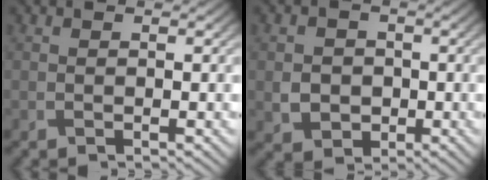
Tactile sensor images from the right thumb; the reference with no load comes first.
{"total": 4.0, "force": [-0.8, 3.6, 1.6], "torque": [-0.038, -0.005, -0.018]}